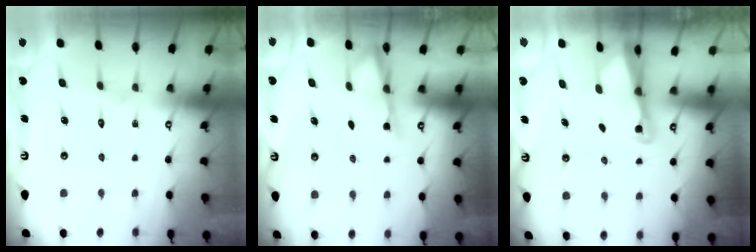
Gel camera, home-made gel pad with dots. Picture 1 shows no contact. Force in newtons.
{"total": 3.6, "press": 3.6, "slide": 0.4}
{"total": 2.5, "press": 2.4, "slide": 0.3}